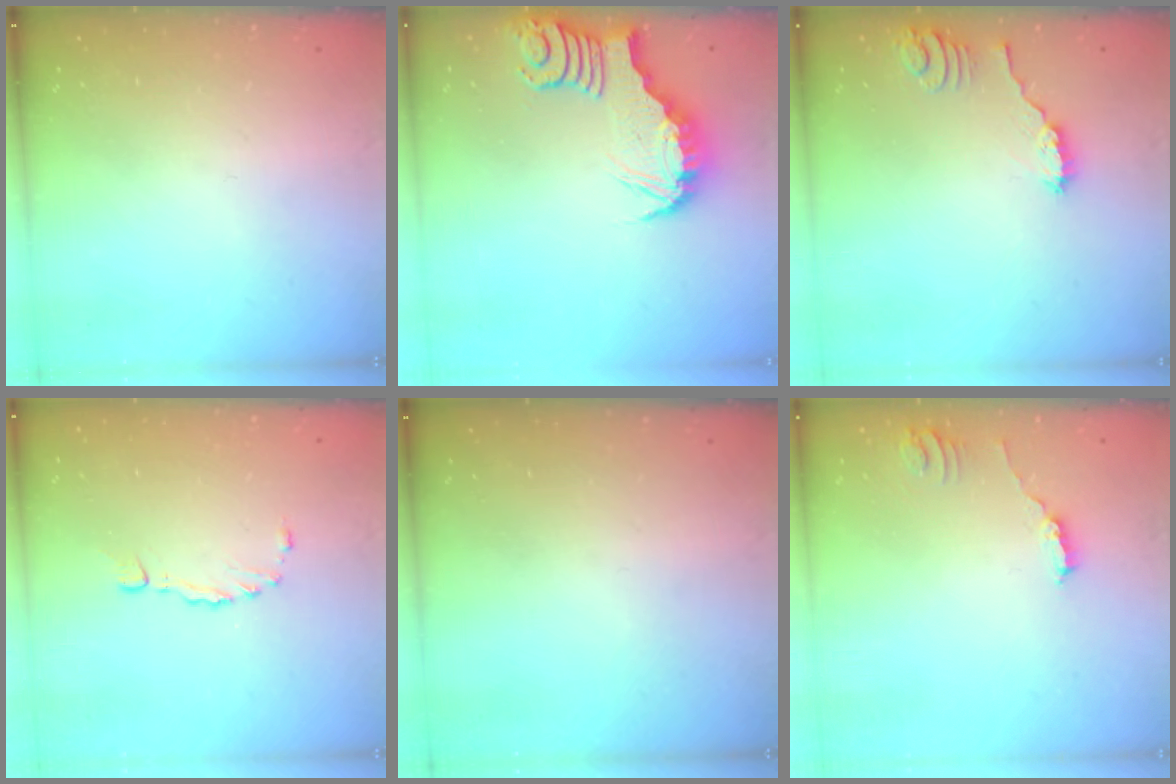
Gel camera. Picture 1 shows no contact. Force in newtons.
{"total": 3.4, "press": 3.4, "slide": 0.1}
{"total": 2.3, "press": 2.3, "slide": 0.2}
{"total": 2.9, "press": 2.9, "slide": 0.5}
{"total": 0.0}
{"total": 2.5, "press": 2.5, "slide": 0.2}